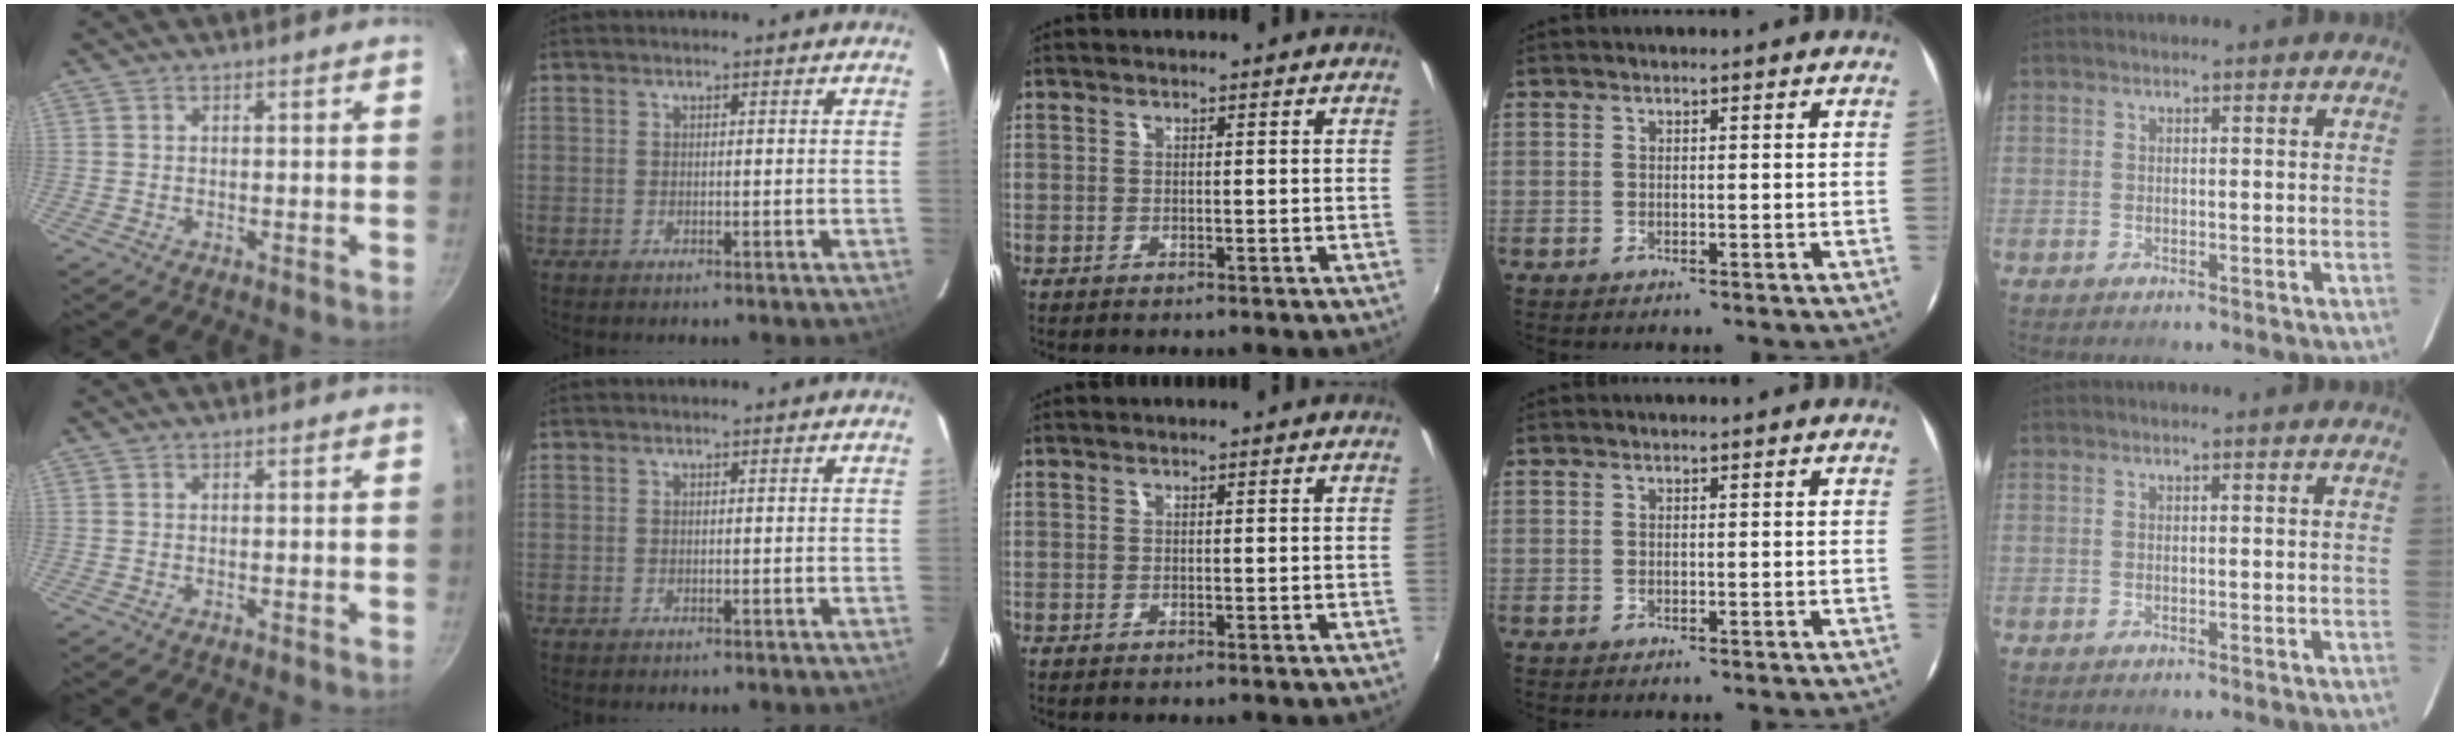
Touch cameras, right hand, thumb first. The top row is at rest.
{}